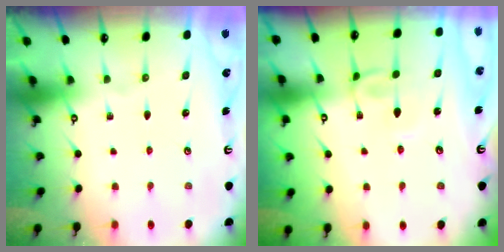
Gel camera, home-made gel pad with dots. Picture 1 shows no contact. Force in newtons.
{"total": 3.8, "press": 3.8, "slide": 0.1}